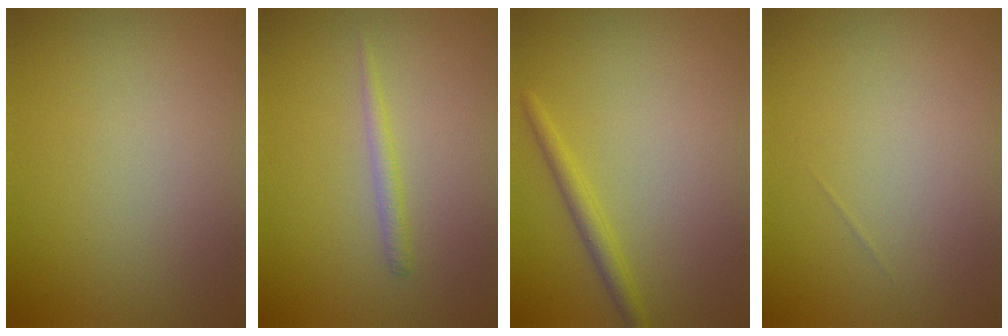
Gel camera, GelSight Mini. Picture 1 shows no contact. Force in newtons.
{"total": 1.2, "press": 1.2, "slide": 0.0}
{"total": 1.8, "press": 1.8, "slide": 0.1}
{"total": 0.0}